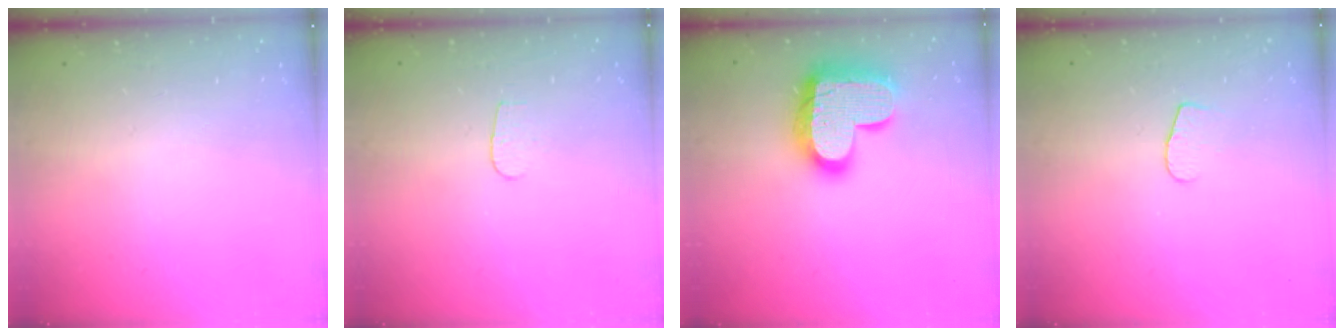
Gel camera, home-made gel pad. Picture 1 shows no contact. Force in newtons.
{"total": 3.7, "press": 3.6, "slide": 0.4}
{"total": 18.7, "press": 18.7, "slide": 1.2}
{"total": 5.4, "press": 5.4, "slide": 0.5}